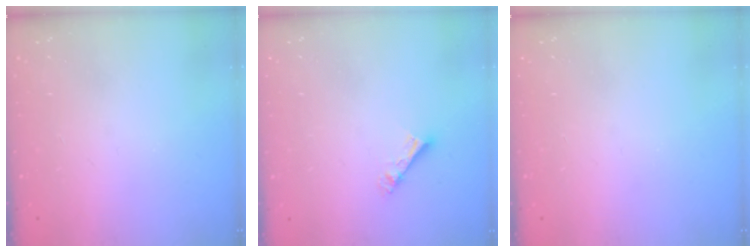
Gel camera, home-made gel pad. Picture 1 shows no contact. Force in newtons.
{"total": 4.6, "press": 4.6, "slide": 0.4}
{"total": 0.0}